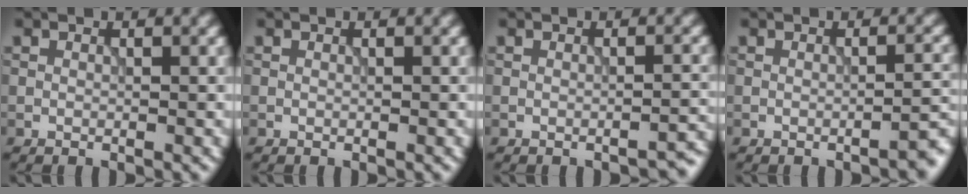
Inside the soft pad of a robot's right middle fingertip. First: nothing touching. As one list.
[{"total": 0.0}, {"total": 1.6, "force": [-1.5, 0.2, 0.4], "torque": [0.004, 0.007, -0.022]}, {"total": 2.0, "force": [-1.5, 0.3, 1.3], "torque": [-0.007, 0.010, -0.026]}]